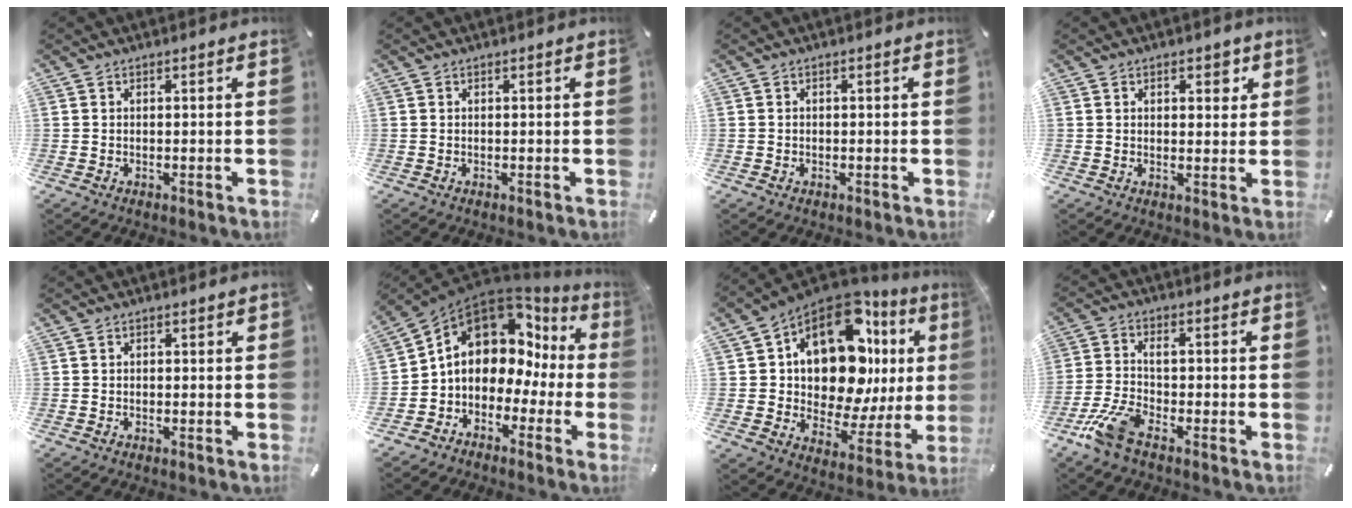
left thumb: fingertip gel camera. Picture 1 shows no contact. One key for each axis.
{"total": 0.0}
{"total": 0.6, "fx": -0.2, "fy": 0.5, "fz": 0.4, "tx": -0.007, "ty": 0.003, "tz": -0.005}
{"total": 3.4, "fx": 1.6, "fy": 2.2, "fz": 2.0, "tx": -0.013, "ty": -0.005, "tz": 0.018}
{"total": 0.5, "fx": 0.0, "fy": 0.4, "fz": 0.4, "tx": -0.006, "ty": 0.002, "tz": -0.001}
{"total": 10.9, "fx": 3.6, "fy": 8.6, "fz": 5.6, "tx": -0.092, "ty": -0.030, "tz": 0.064}
{"total": 19.6, "fx": 7.3, "fy": 11.6, "fz": 14.1, "tx": -0.227, "ty": -0.065, "tz": 0.117}
{"total": 8.2, "fx": -3.8, "fy": 3.7, "fz": 6.2, "tx": -0.144, "ty": 0.007, "tz": -0.074}